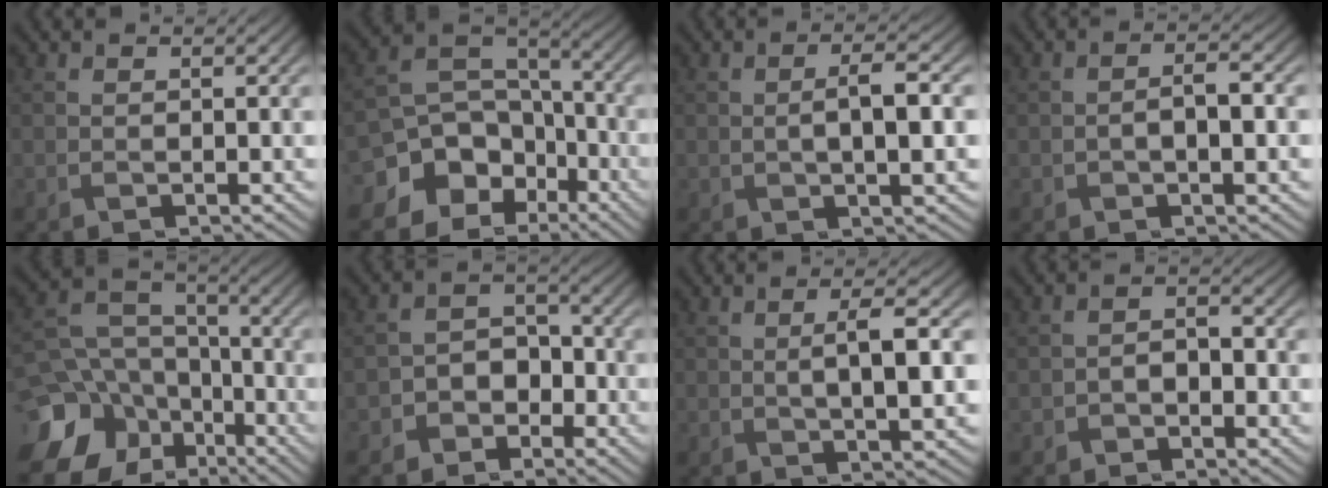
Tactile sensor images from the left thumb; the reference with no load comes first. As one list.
[{"total": 13.3, "force": [-7.4, 10.0, 4.7], "torque": [-0.125, -0.033, -0.122]}, {"total": 4.4, "force": [0.2, 1.4, 4.2], "torque": [-0.081, 0.001, 0.006]}, {"total": 3.8, "force": [-0.1, 1.8, 3.3], "torque": [-0.064, -0.002, 0.000]}, {"total": 17.0, "force": [-7.9, 13.3, 7.1], "torque": [-0.202, -0.050, -0.129]}, {"total": 4.5, "force": [-2.5, 3.2, 1.8], "torque": [-0.026, 0.005, -0.053]}, {"total": 4.9, "force": [0.5, 1.2, 4.7], "torque": [-0.087, 0.002, 0.012]}, {"total": 2.8, "force": [-1.0, 1.8, 1.9], "torque": [-0.036, 0.002, -0.018]}]